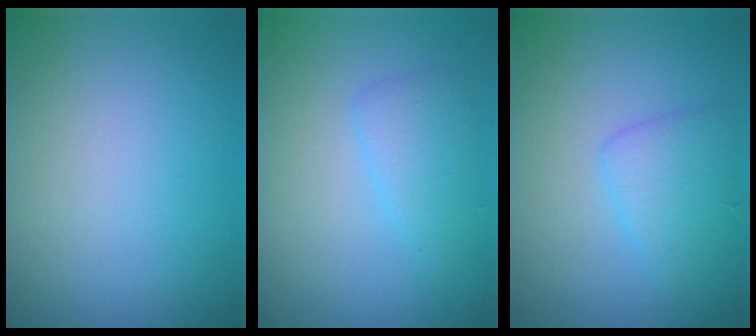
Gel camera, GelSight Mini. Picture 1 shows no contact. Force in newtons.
{"total": 2.1, "press": 2.1, "slide": 0.1}
{"total": 2.5, "press": 2.5, "slide": 0.1}